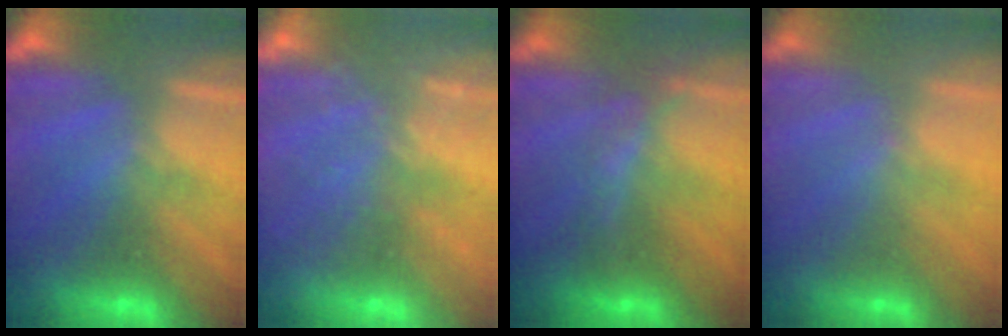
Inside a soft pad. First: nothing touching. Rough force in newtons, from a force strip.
{"total": 9.3}
{"total": 2.0}
{"total": 1.8}